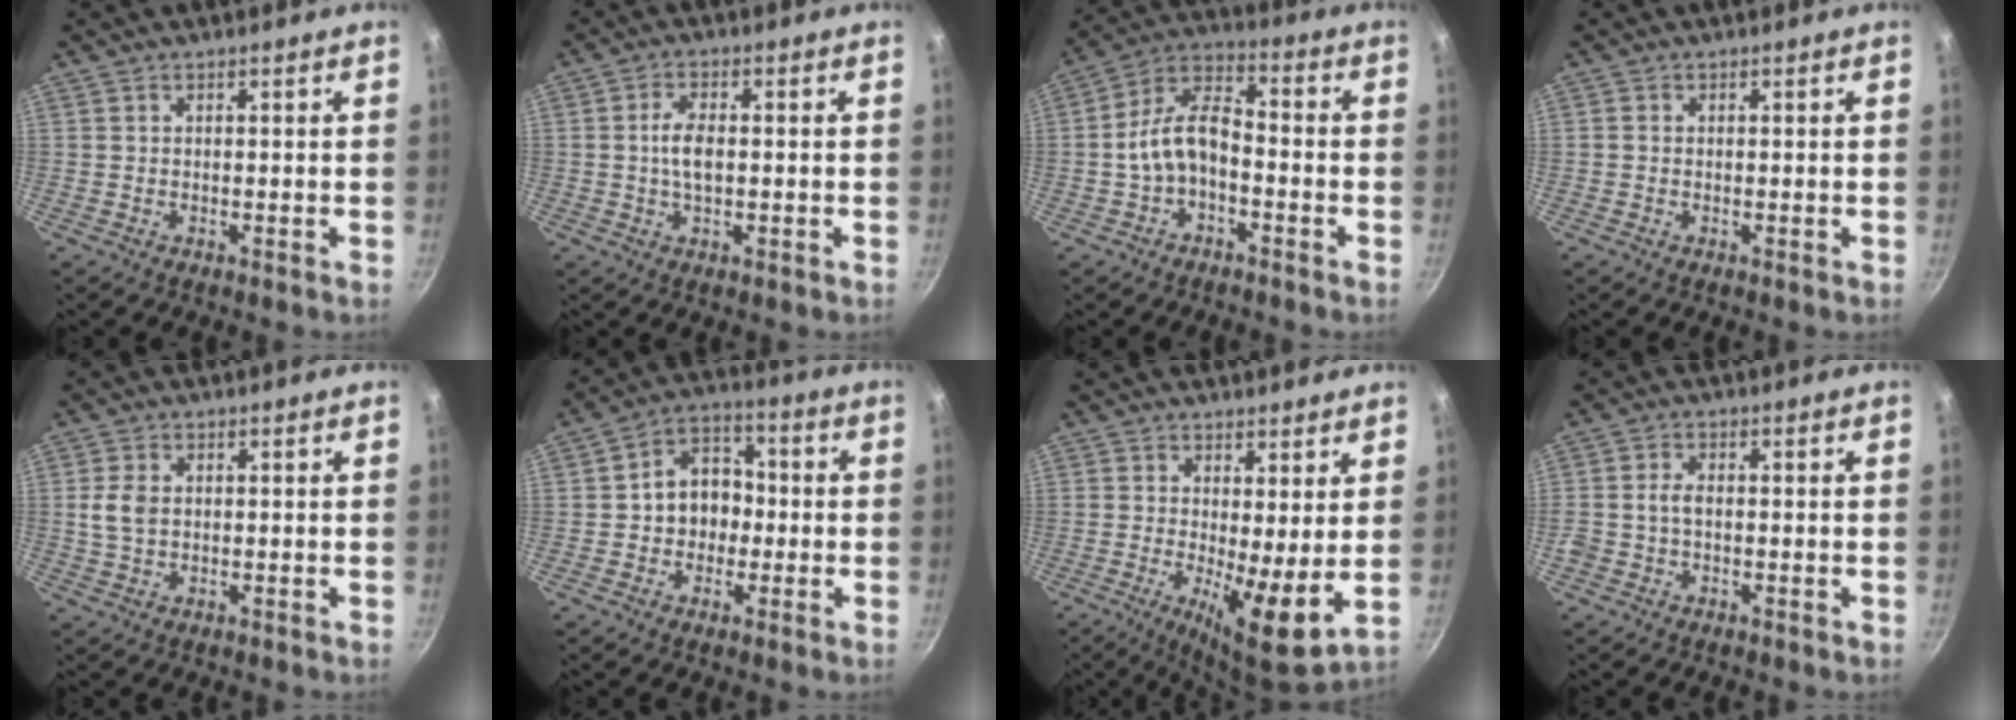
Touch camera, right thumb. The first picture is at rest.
{"total": 5.0, "force": [-0.1, 2.6, 4.3], "torque": [-0.079, 0.012, -0.006]}
{"total": 10.0, "force": [-2.7, 5.8, 7.6], "torque": [-0.130, 0.051, -0.059]}
{"total": 0.6, "force": [-0.1, 0.6, 0.2], "torque": [-0.002, 0.002, -0.005]}
{"total": 4.2, "force": [0.4, 2.9, 3.0], "torque": [-0.058, 0.003, 0.007]}
{"total": 9.4, "force": [-0.8, 7.6, 5.4], "torque": [-0.034, 0.029, -0.024]}
{"total": 9.4, "force": [0.7, 2.6, 9.0], "torque": [-0.136, -0.026, 0.010]}
{"total": 2.8, "force": [-0.5, 1.8, 2.0], "torque": [-0.036, 0.012, -0.011]}